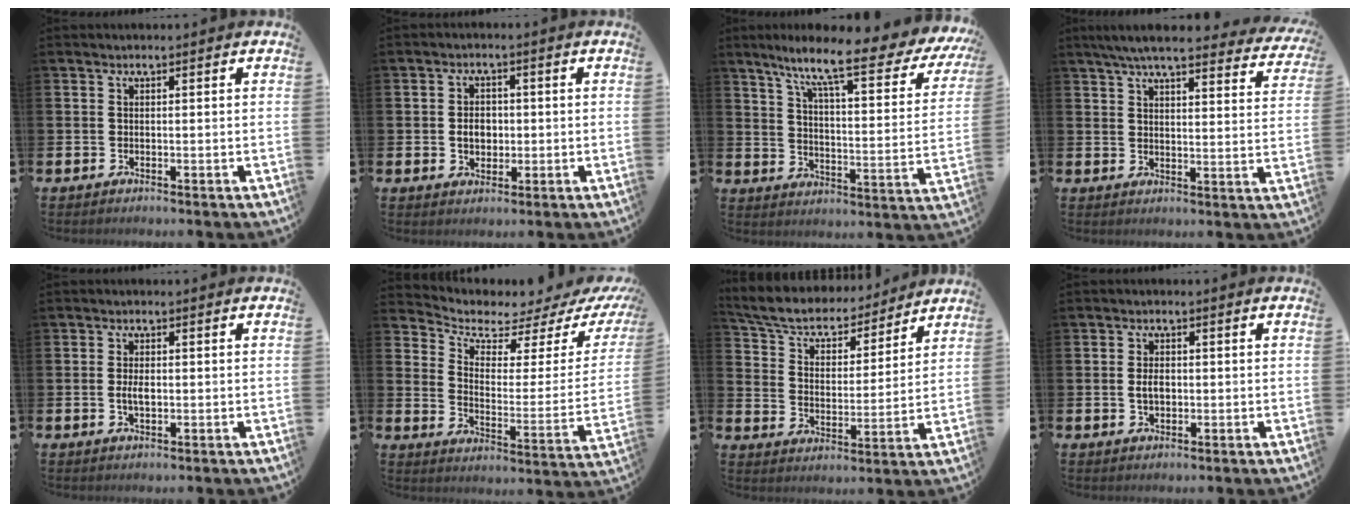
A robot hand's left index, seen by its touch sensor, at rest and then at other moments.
{"total": 3.2, "force": [-0.1, 2.5, 1.9], "torque": [-0.015, -0.002, -0.011]}
{"total": 10.8, "force": [8.0, 1.7, 7.1], "torque": [-0.146, -0.055, 0.122]}
{"total": 6.3, "force": [5.7, 1.0, 2.6], "torque": [-0.060, -0.031, 0.097]}
{"total": 2.2, "force": [0.0, 1.1, 1.9], "torque": [-0.027, -0.001, -0.004]}
{"total": 4.8, "force": [4.2, 1.8, 1.2], "torque": [-0.049, -0.043, 0.062]}
{"total": 7.0, "force": [6.5, 2.3, 1.6], "torque": [-0.070, -0.047, 0.112]}
{"total": 2.4, "force": [0.1, 1.5, 1.9], "torque": [-0.026, 0.002, -0.002]}